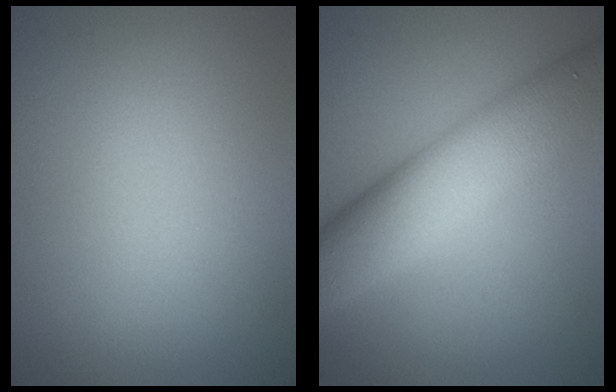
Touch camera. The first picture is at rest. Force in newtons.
{"total": 10.1, "press": 10.1, "slide": 0.3}